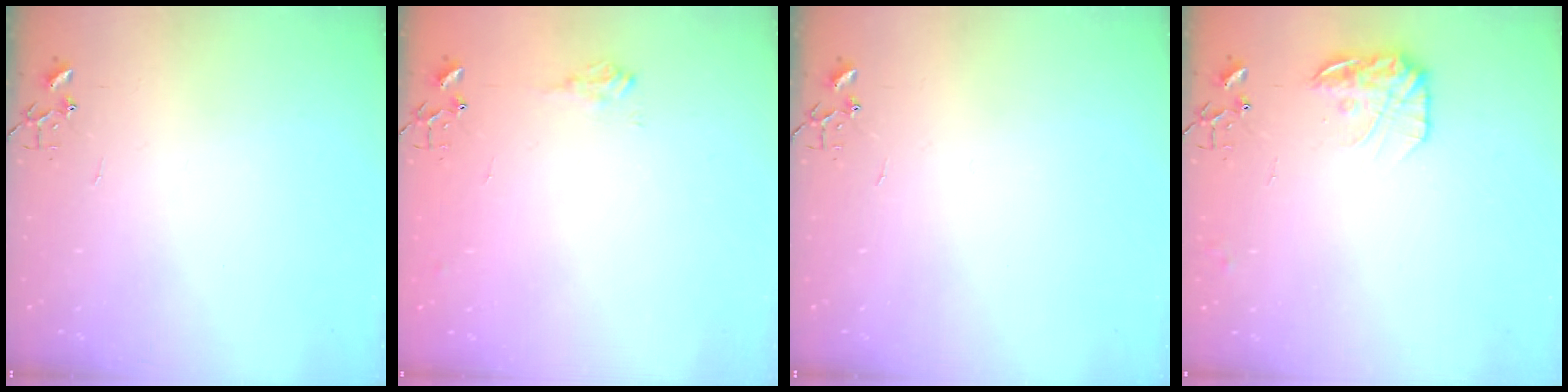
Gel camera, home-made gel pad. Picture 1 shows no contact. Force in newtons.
{"total": 8.5, "press": 8.4, "slide": 0.8}
{"total": 0.0}
{"total": 13.3, "press": 13.3, "slide": 0.8}